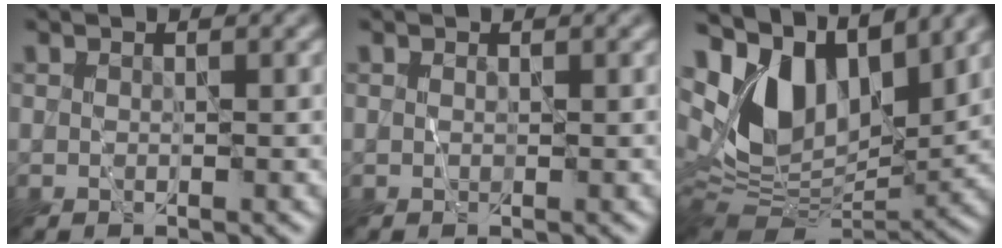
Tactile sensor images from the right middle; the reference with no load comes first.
{"total": 0.0}
{"total": 9.5, "force": [4.6, 5.5, 6.2], "torque": [-0.119, -0.002, 0.087]}